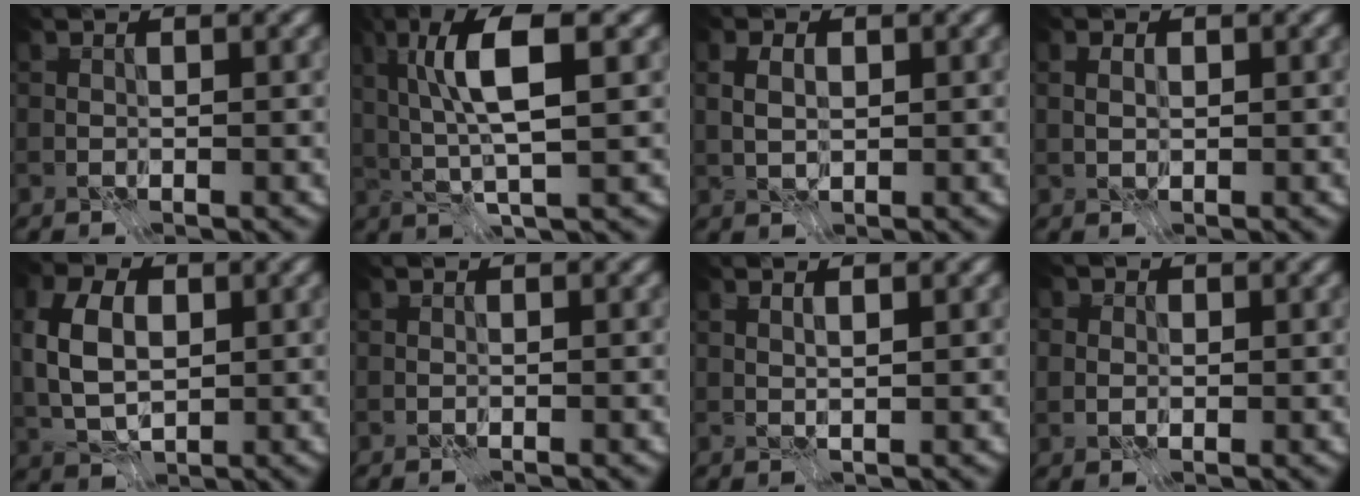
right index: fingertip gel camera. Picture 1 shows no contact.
{"total": 6.7, "force": [1.6, 1.8, 6.3], "torque": [-0.117, 0.006, 0.029]}
{"total": 1.7, "force": [0.5, 1.3, 1.0], "torque": [-0.019, -0.001, 0.011]}
{"total": 0.9, "force": [0.3, 0.8, 0.4], "torque": [-0.006, -0.003, 0.010]}
{"total": 5.9, "force": [0.8, 4.1, 4.2], "torque": [-0.097, 0.006, 0.012]}
{"total": 0.6, "force": [-0.4, -0.2, -0.4], "torque": [0.012, -0.002, -0.006]}
{"total": 1.4, "force": [1.1, 0.3, 0.8], "torque": [0.003, -0.003, 0.002]}
{"total": 1.5, "force": [0.1, 1.4, 0.6], "torque": [-0.009, -0.002, 0.000]}